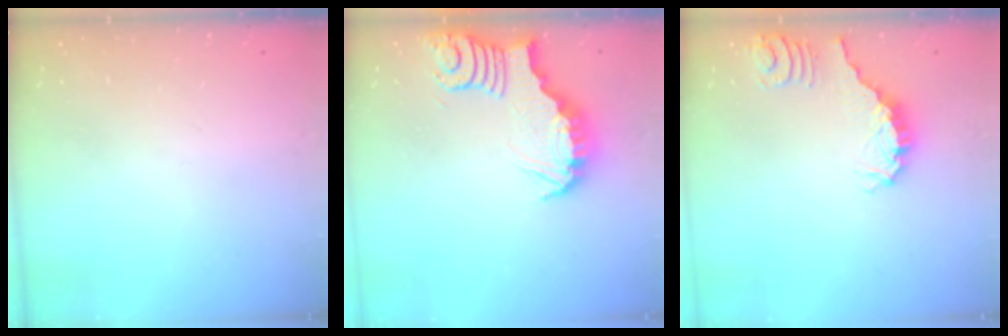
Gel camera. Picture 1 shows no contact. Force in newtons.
{"total": 4.0, "press": 3.9, "slide": 0.5}
{"total": 0.9, "press": 0.8, "slide": 0.2}